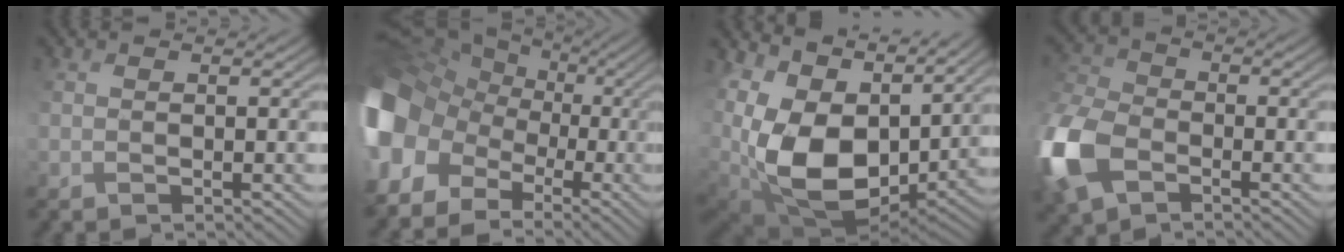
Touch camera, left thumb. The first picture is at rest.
{"total": 15.4, "force": [-2.5, 12.4, 8.6], "torque": [-0.249, -0.006, -0.066]}
{"total": 16.8, "force": [4.3, 10.7, 12.2], "torque": [-0.281, -0.008, 0.096]}
{"total": 11.9, "force": [-4.2, 7.7, 8.0], "torque": [-0.238, -0.014, -0.091]}